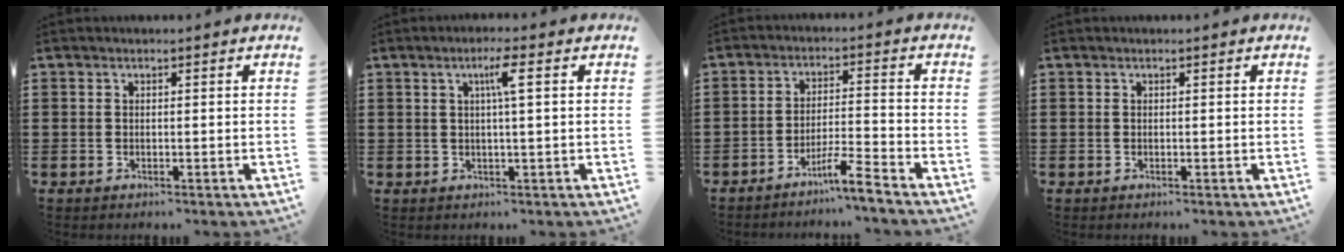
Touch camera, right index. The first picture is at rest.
{"total": 3.6, "force": [0.9, -0.3, 3.5], "torque": [-0.067, -0.002, 0.010]}
{"total": 5.6, "force": [-4.7, -0.3, 2.9], "torque": [-0.056, -0.008, -0.090]}
{"total": 0.0}